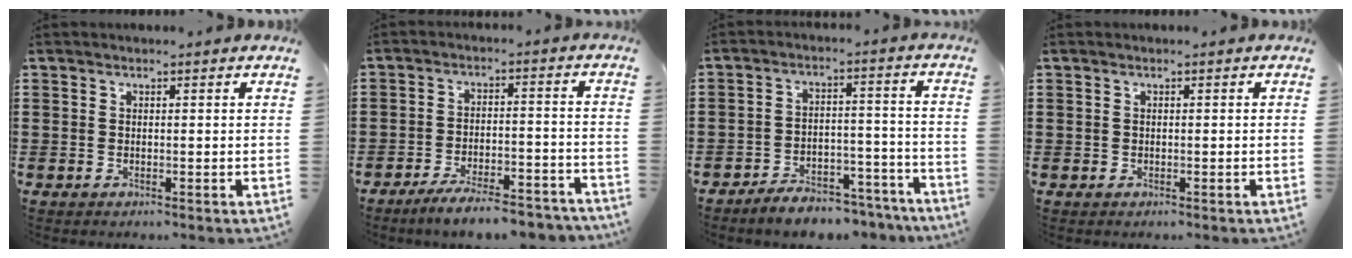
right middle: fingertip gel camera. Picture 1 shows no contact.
{"total": 6.9, "force": [-6.2, 0.3, 2.9], "torque": [-0.048, -0.002, -0.115]}
{"total": 5.8, "force": [-5.7, 1.0, 0.4], "torque": [-0.005, 0.018, -0.112]}
{"total": 0.0}